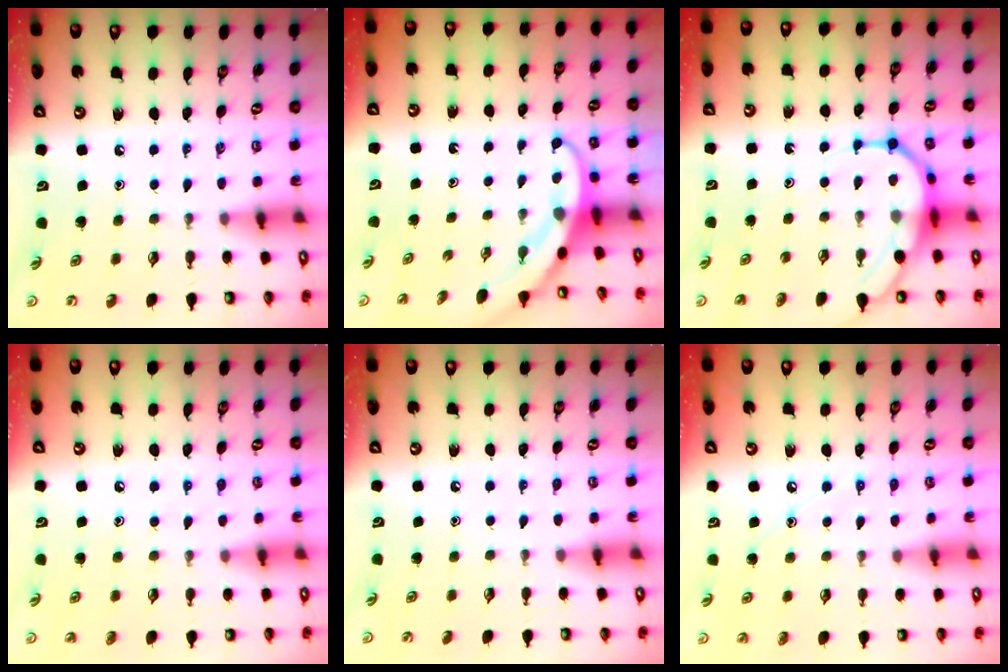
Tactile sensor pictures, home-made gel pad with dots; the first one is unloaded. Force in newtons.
{"total": 3.7, "press": 3.7, "slide": 0.3}
{"total": 10.4, "press": 10.3, "slide": 1.0}
{"total": 5.8, "press": 5.8, "slide": 0.6}
{"total": 2.9, "press": 2.8, "slide": 0.4}
{"total": 6.4, "press": 6.3, "slide": 0.4}